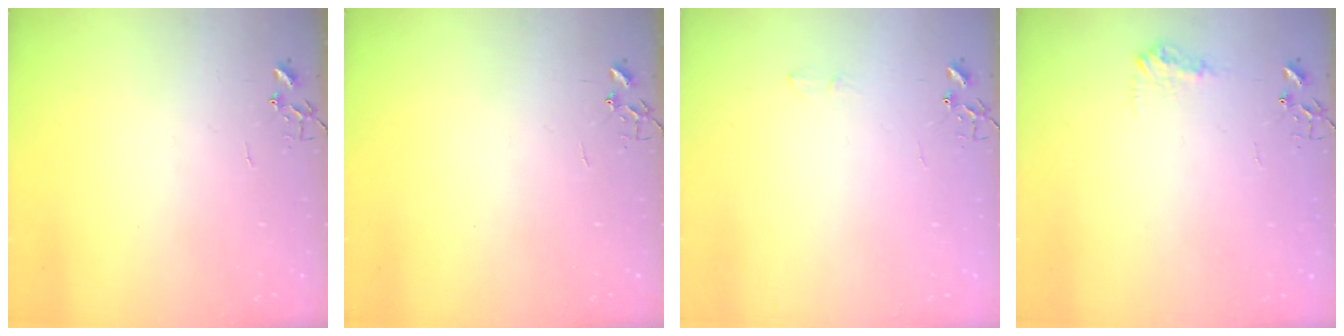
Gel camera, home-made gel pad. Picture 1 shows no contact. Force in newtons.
{"total": 0.0}
{"total": 4.6, "press": 4.6, "slide": 0.7}
{"total": 7.9, "press": 7.9, "slide": 0.3}